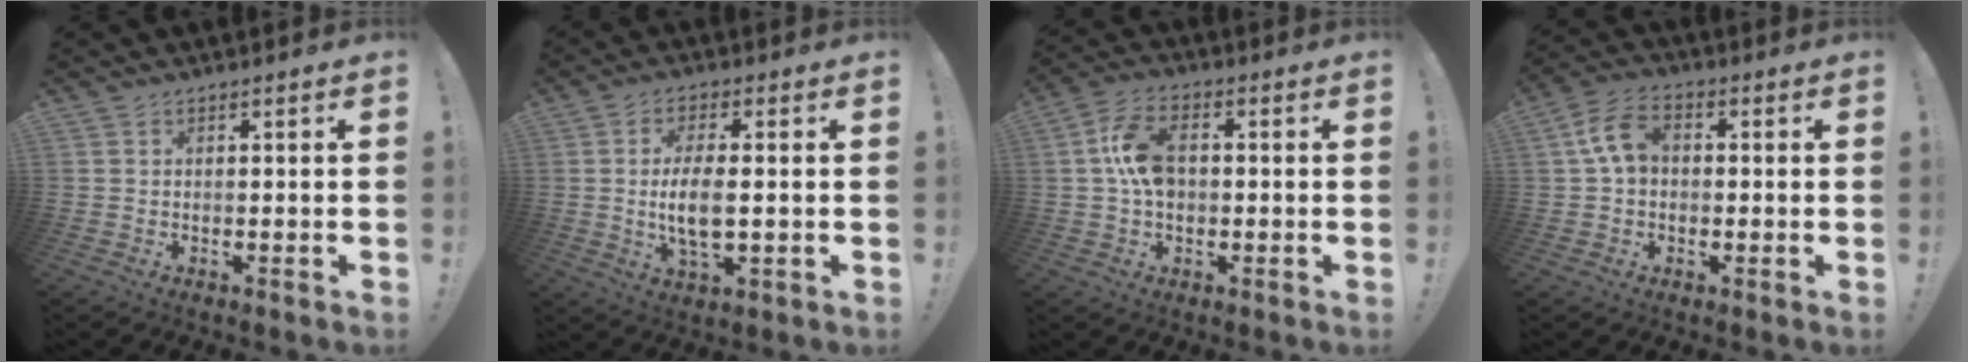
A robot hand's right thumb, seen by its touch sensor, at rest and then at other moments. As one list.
[{"total": 9.3, "force": [-0.3, 3.9, 8.4], "torque": [-0.161, -0.013, -0.012]}, {"total": 10.9, "force": [0.4, 7.0, 8.3], "torque": [-0.153, 0.011, 0.011]}, {"total": 9.2, "force": [1.7, 6.4, 6.3], "torque": [-0.114, 0.018, 0.037]}]